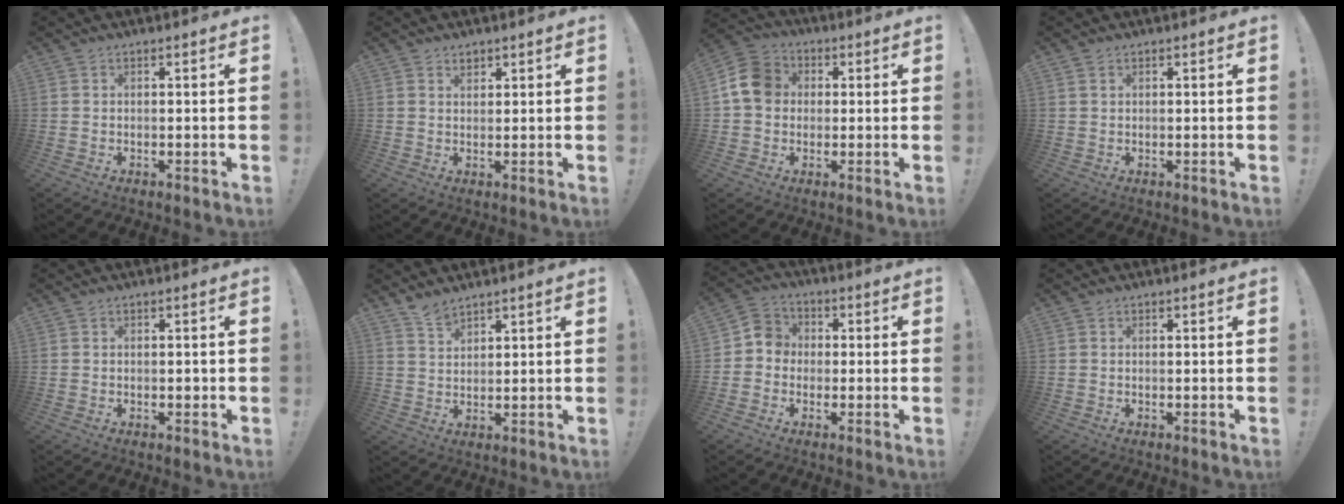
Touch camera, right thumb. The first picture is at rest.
{"total": 1.9, "force": [1.5, 1.1, 0.4], "torque": [0.002, -0.007, 0.025]}
{"total": 10.9, "force": [1.5, 9.2, 5.7], "torque": [-0.090, 0.015, 0.035]}
{"total": 0.9, "force": [0.6, 0.6, 0.3], "torque": [0.003, -0.001, 0.010]}
{"total": 0.8, "force": [-0.4, 0.5, 0.5], "torque": [-0.007, 0.002, -0.006]}
{"total": 4.2, "force": [3.8, 1.2, 1.3], "torque": [-0.020, -0.027, 0.069]}
{"total": 6.0, "force": [-1.6, 5.4, 2.0], "torque": [-0.035, 0.025, -0.028]}
{"total": 0.0}